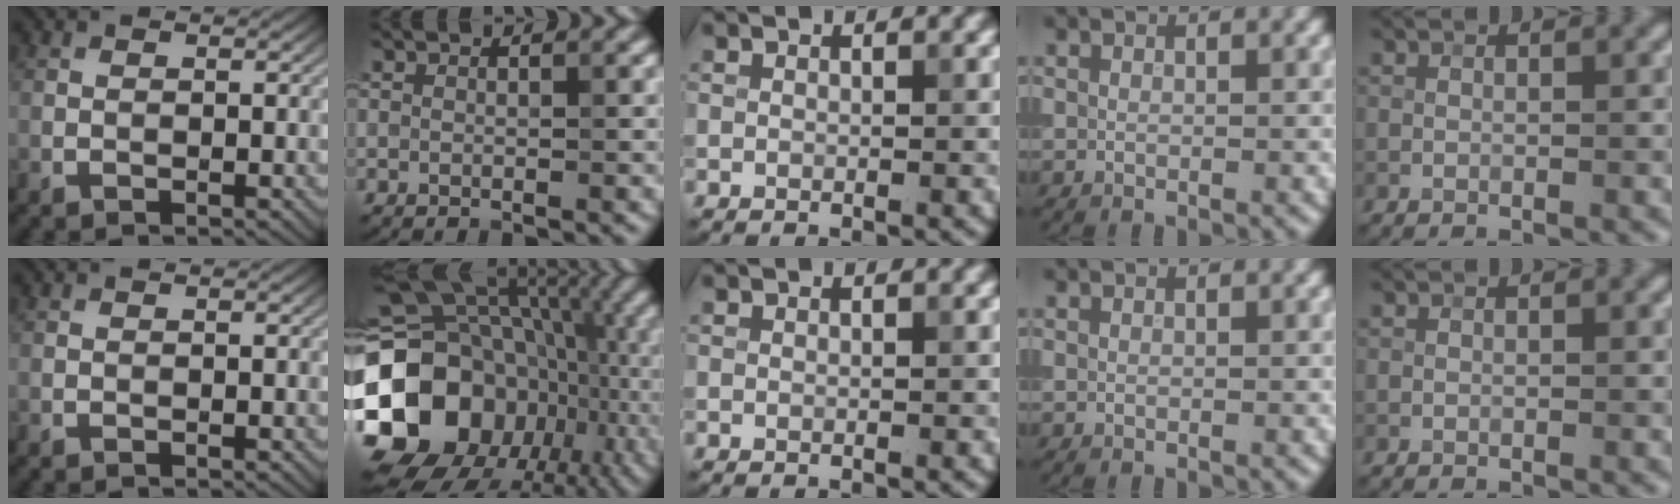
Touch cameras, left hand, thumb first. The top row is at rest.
{"index": {"total": 18.7, "force": [-3.8, 15.5, 9.7], "torque": [-0.199, 0.001, -0.064]}}